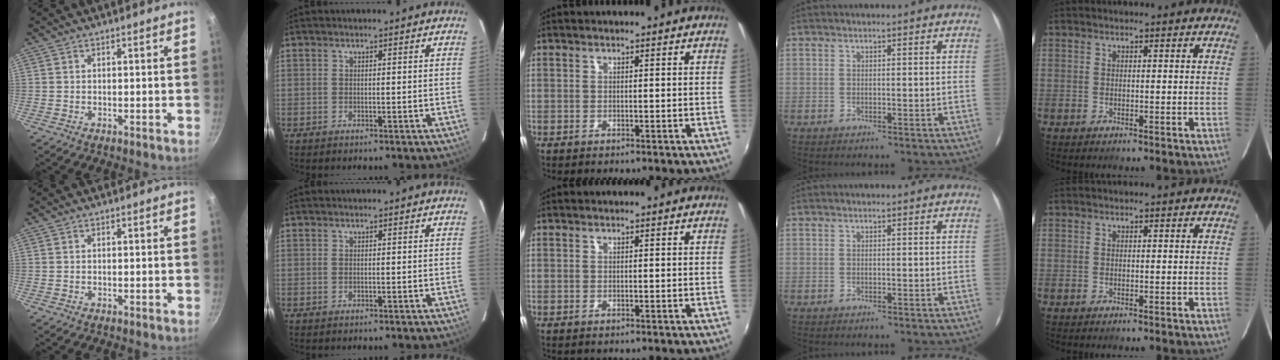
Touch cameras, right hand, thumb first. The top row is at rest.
{}